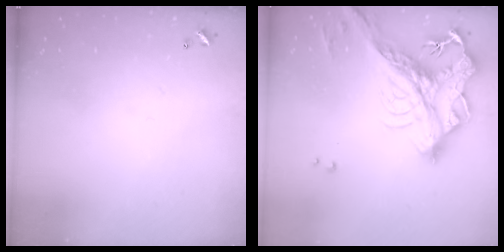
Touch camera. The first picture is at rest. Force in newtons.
{"total": 11.6, "press": 11.4, "slide": 2.4}